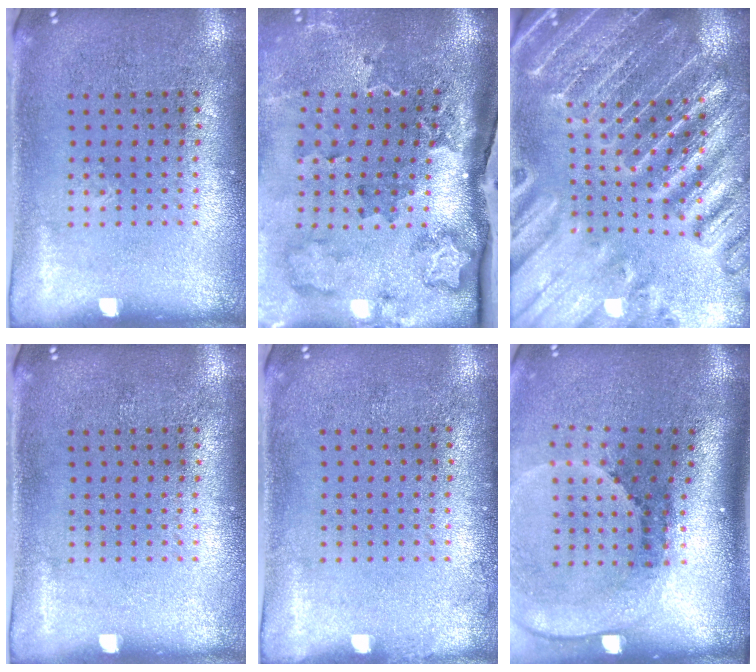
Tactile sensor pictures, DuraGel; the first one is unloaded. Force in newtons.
{"total": 3.0, "press": 2.2, "slide": 2.0}
{"total": 4.2, "press": 3.9, "slide": 1.5}
{"total": 0.0}
{"total": 0.6, "press": 0.5, "slide": 0.1}
{"total": 2.5, "press": 1.7, "slide": 1.8}